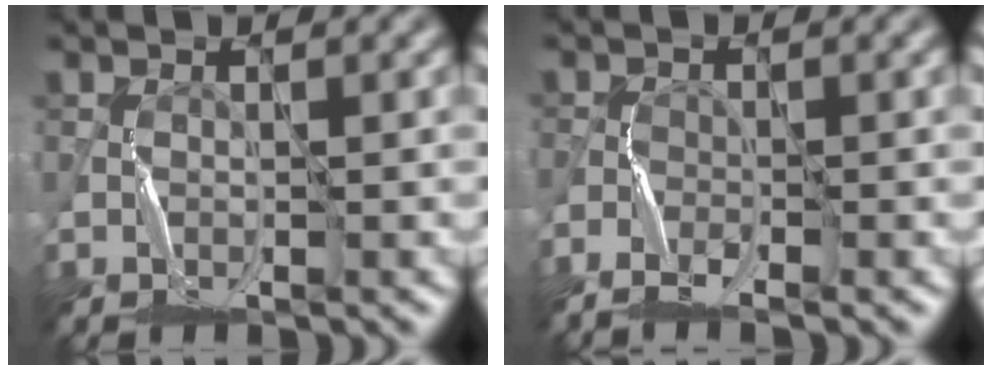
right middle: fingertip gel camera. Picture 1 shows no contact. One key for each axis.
{"total": 2.5, "fx": -2.2, "fy": 0.6, "fz": 1.1, "tx": -0.025, "ty": -0.012, "tz": -0.049}